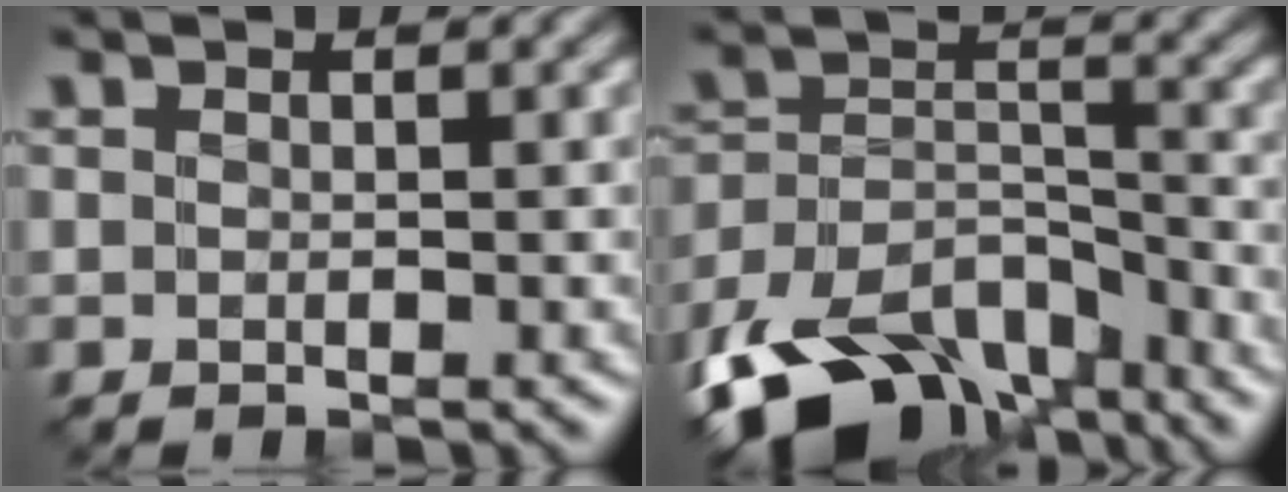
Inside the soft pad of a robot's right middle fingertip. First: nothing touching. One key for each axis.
{"total": 13.2, "fx": -9.9, "fy": 6.6, "fz": 5.7, "tx": -0.106, "ty": 0.001, "tz": -0.168}